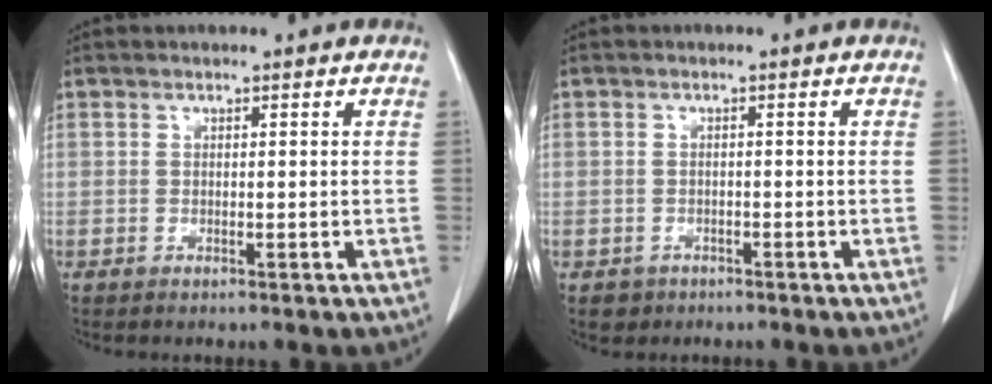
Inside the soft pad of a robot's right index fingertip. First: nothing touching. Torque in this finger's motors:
{"motor_torque": [-0.76, -0.69, -0.70, -0.21]}